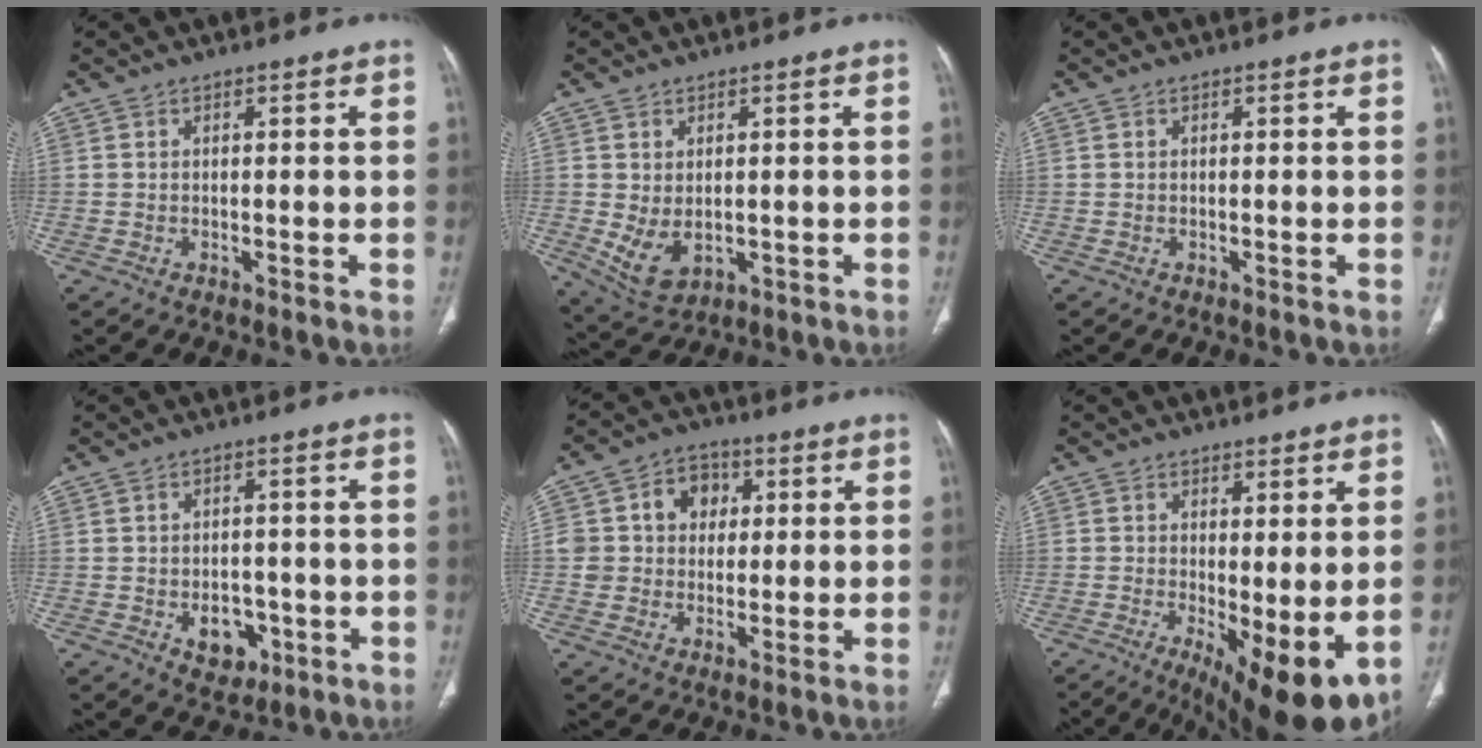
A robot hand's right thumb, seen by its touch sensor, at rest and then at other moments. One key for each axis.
{"total": 6.4, "fx": -0.5, "fy": 4.2, "fz": 4.8, "tx": -0.085, "ty": -0.006, "tz": 0.013}
{"total": 0.0}
{"total": 6.1, "fx": -2.0, "fy": 4.5, "fz": 3.6, "tx": -0.023, "ty": 0.010, "tz": -0.018}
{"total": 10.0, "fx": 2.0, "fy": 8.8, "fz": 4.3, "tx": -0.029, "ty": 0.011, "tz": 0.031}
{"total": 12.0, "fx": -2.1, "fy": 4.1, "fz": 11.0, "tx": -0.166, "ty": -0.025, "tz": -0.017}